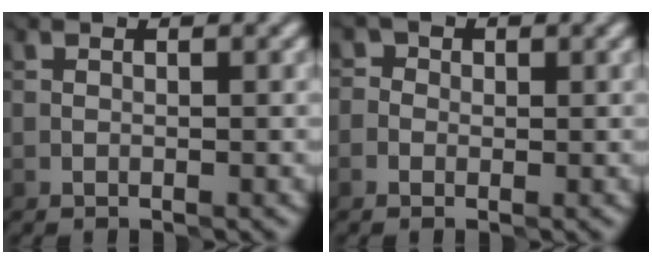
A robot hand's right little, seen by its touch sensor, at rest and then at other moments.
{"total": 0.7, "force": [-0.2, 0.6, -0.2], "torque": [0.017, 0.002, -0.010]}